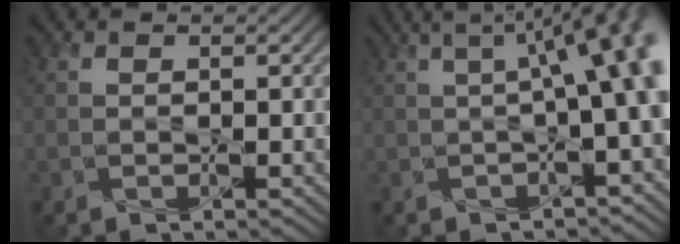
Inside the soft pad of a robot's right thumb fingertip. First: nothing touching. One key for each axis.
{"total": 9.9, "fx": 1.2, "fy": 2.6, "fz": 9.4, "tx": -0.120, "ty": 0.026, "tz": 0.013}